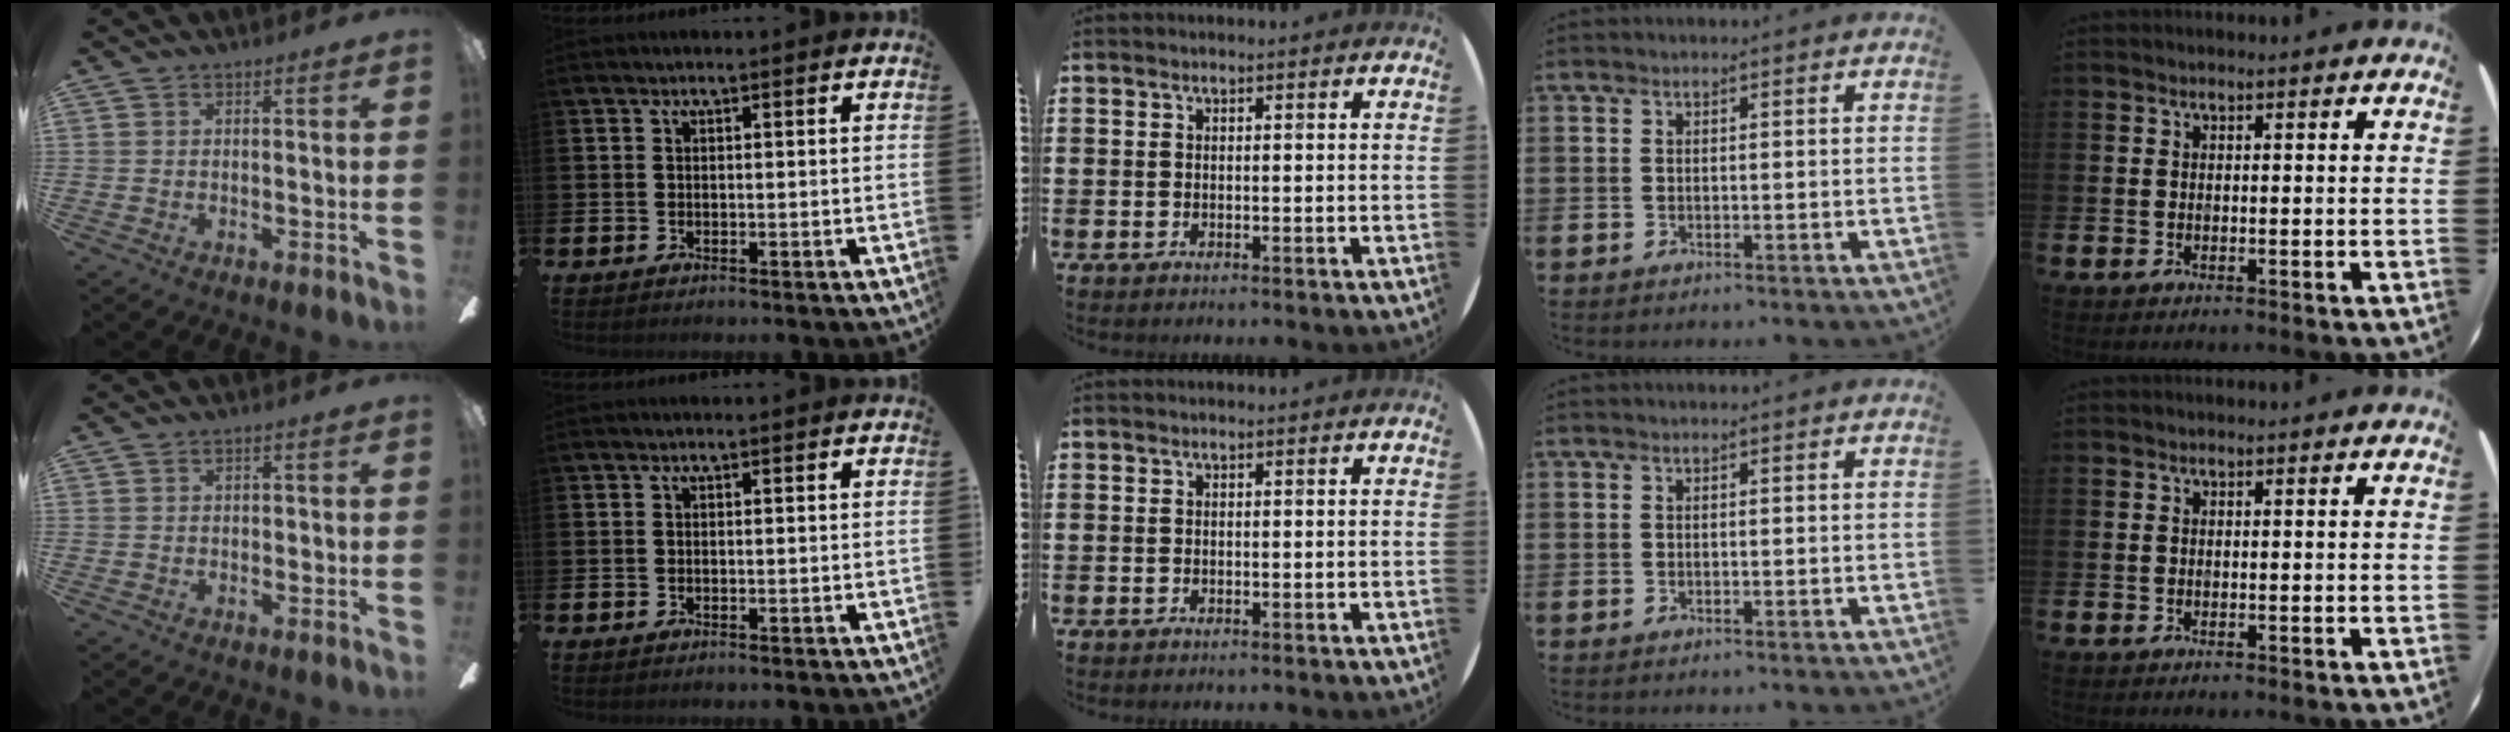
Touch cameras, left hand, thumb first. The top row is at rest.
{"thumb": {"total": 0.6, "force": [-0.1, 0.4, 0.4], "torque": [-0.006, 0.003, -0.002]}}